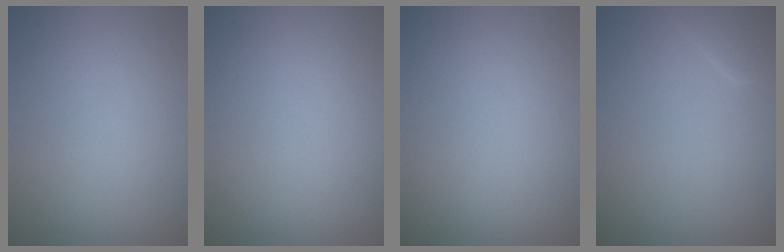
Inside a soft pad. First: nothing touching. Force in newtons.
{"total": 0.0}
{"total": 0.0}
{"total": 1.9, "press": 1.9, "slide": 0.1}